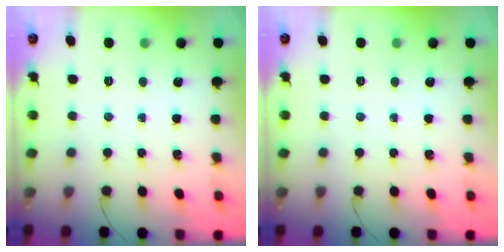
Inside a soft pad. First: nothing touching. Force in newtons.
{"total": 0.0}